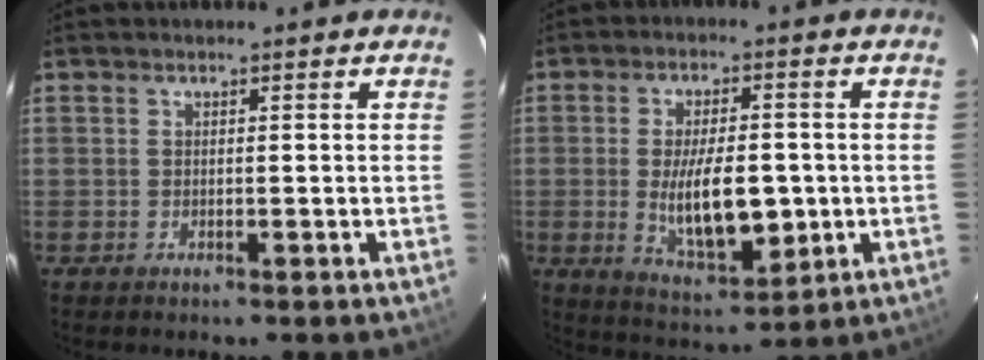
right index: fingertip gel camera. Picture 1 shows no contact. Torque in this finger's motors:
{"motor_torque": [0.40, -0.14, 0.37, 0.13]}